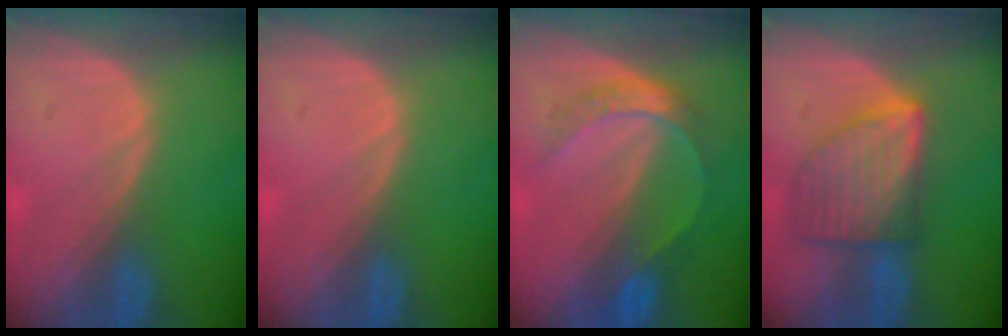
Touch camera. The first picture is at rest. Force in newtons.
{"total": 0.0}
{"total": 5.4, "press": 5.4, "slide": 0.3}
{"total": 7.9, "press": 7.9, "slide": 0.3}